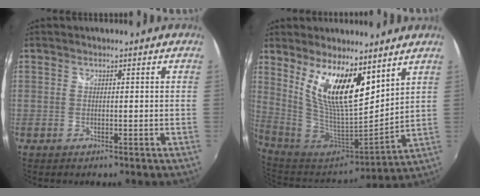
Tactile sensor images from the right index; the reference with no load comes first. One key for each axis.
{"total": 16.4, "fx": 8.2, "fy": 5.7, "fz": 13.1, "tx": -0.236, "ty": -0.005, "tz": 0.162}